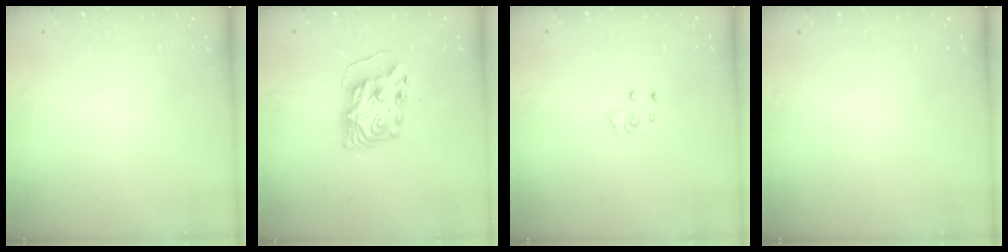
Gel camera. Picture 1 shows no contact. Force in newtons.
{"total": 8.9, "press": 8.9, "slide": 0.9}
{"total": 5.1, "press": 5.1, "slide": 0.4}
{"total": 0.0}